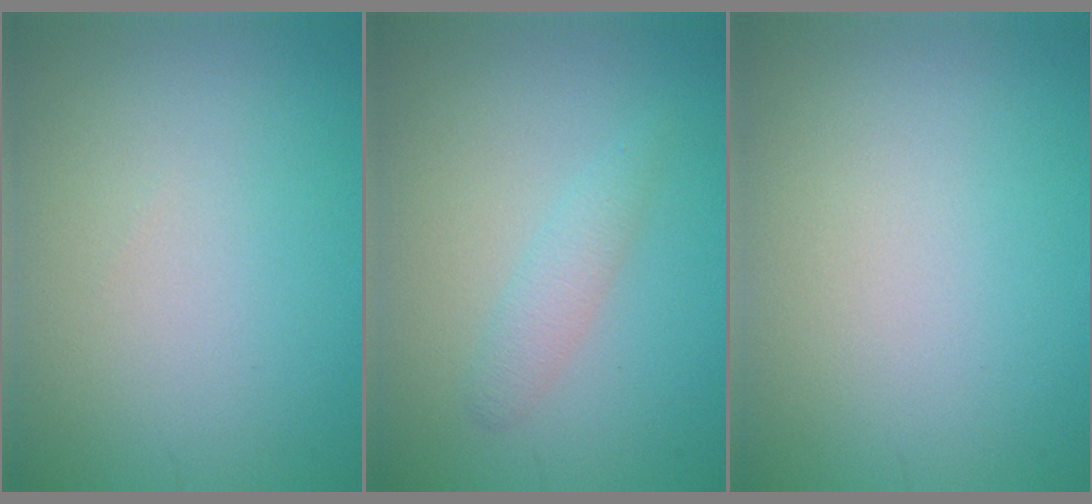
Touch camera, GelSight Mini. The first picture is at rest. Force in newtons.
{"total": 1.7, "press": 1.7, "slide": 0.1}
{"total": 0.0}